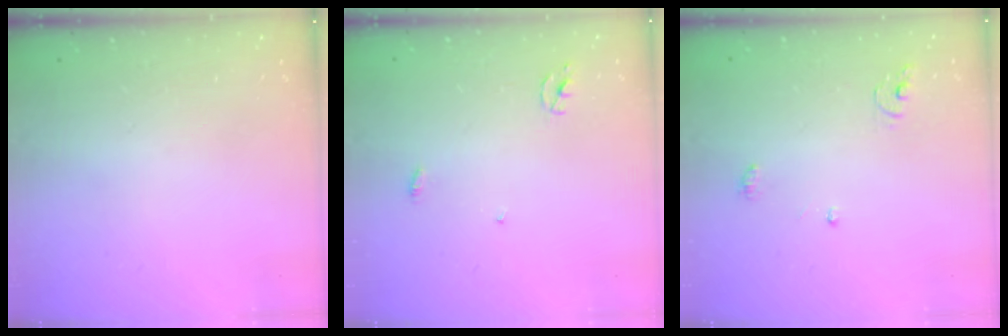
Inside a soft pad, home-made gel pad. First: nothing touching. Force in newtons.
{"total": 2.3, "press": 2.3, "slide": 0.2}
{"total": 3.9, "press": 3.9, "slide": 0.2}